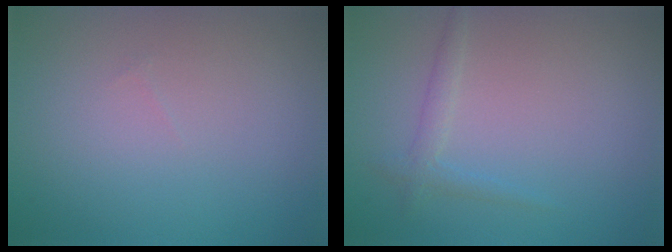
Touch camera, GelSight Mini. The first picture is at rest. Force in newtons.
{"total": 1.3, "press": 1.3, "slide": 0.0}